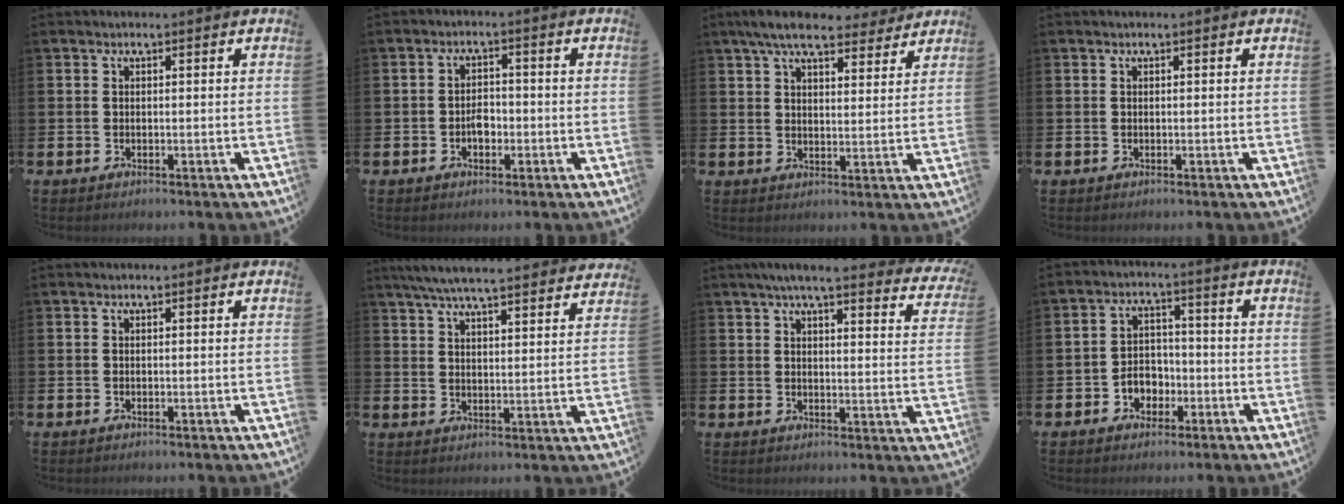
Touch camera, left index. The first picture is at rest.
{"total": 2.5, "force": [-0.8, 1.7, 1.6], "torque": [-0.017, 0.001, -0.019]}
{"total": 7.8, "force": [6.9, 2.1, 3.0], "torque": [-0.059, -0.025, 0.122]}
{"total": 0.0}
{"total": 0.0}
{"total": 6.6, "force": [6.3, 0.5, 2.0], "torque": [-0.053, -0.031, 0.111]}
{"total": 5.7, "force": [5.1, 0.4, 2.5], "torque": [-0.051, -0.026, 0.084]}
{"total": 3.6, "force": [-1.6, 2.9, 1.3], "torque": [-0.027, 0.004, -0.038]}